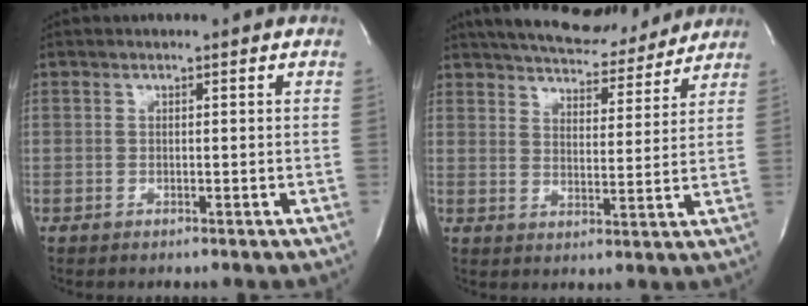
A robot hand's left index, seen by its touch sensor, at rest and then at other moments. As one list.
[{"total": 14.5, "force": [13.2, 4.0, 4.7], "torque": [-0.066, 0.007, 0.182]}]